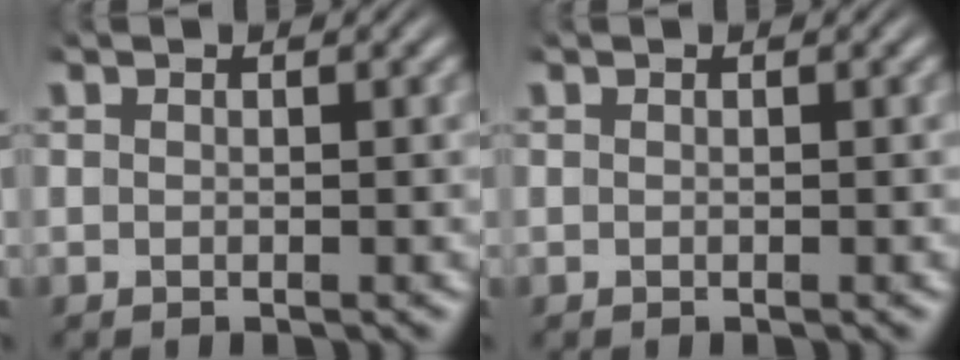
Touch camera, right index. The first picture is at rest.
{"total": 0.0}